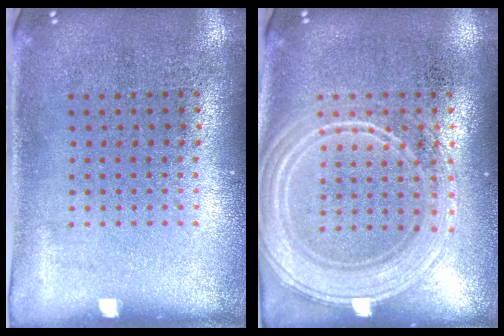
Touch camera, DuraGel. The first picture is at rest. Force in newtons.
{"total": 2.3, "press": 2.3, "slide": 0.4}